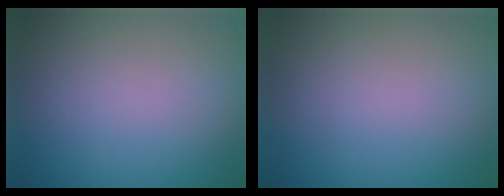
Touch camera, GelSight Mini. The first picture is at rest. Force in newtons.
{"total": 0.0}